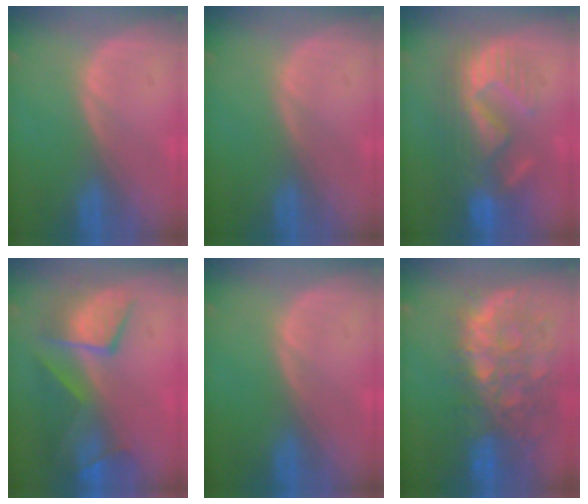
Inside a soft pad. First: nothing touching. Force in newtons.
{"total": 0.0}
{"total": 9.6, "press": 9.4, "slide": 2.2}
{"total": 9.8, "press": 8.5, "slide": 4.8}
{"total": 0.0}
{"total": 12.2, "press": 10.1, "slide": 6.8}